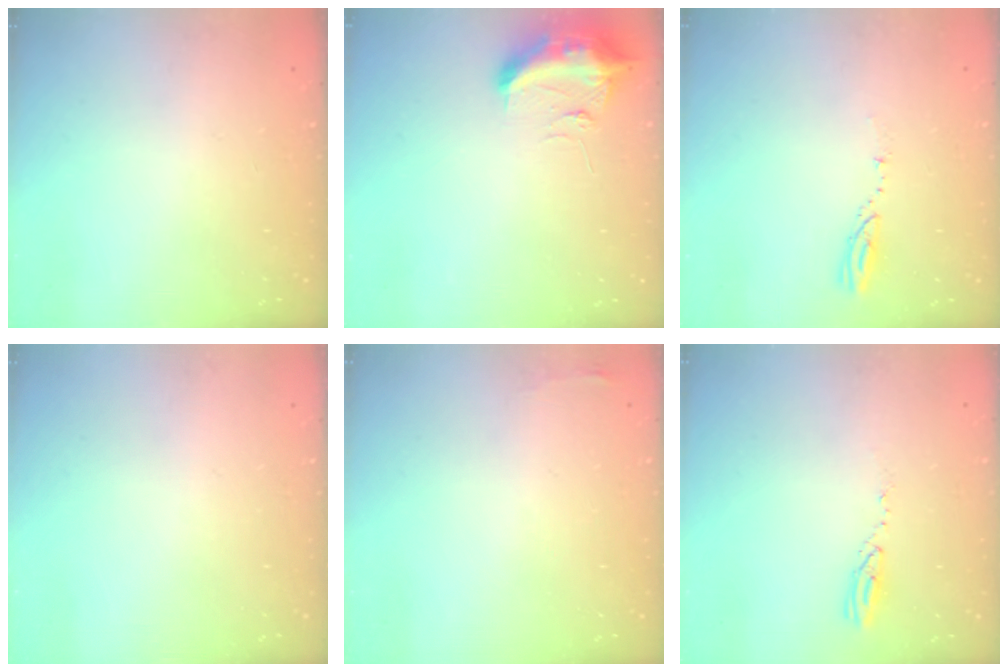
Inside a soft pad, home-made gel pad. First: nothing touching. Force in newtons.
{"total": 10.1, "press": 10.0, "slide": 1.2}
{"total": 3.2, "press": 3.1, "slide": 0.4}
{"total": 0.0}
{"total": 3.3, "press": 3.2, "slide": 0.5}
{"total": 3.7, "press": 3.7, "slide": 0.2}